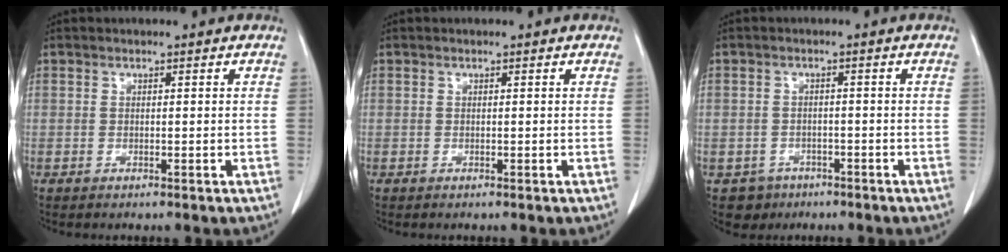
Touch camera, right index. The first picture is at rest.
{"total": 0.0}
{"total": 3.8, "force": [-2.0, 3.2, -0.3], "torque": [0.006, 0.012, -0.029]}